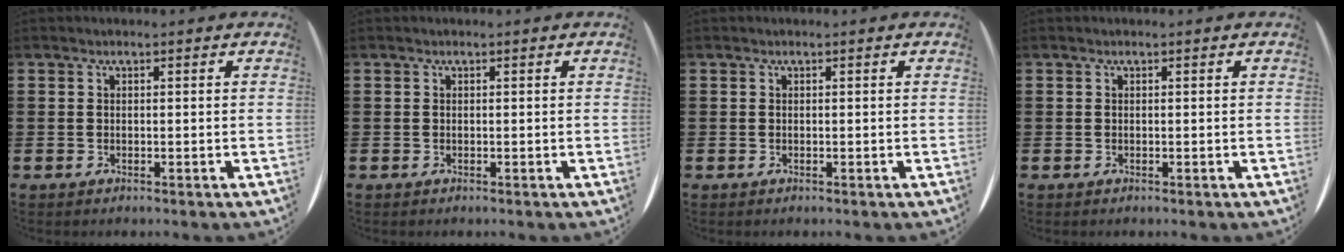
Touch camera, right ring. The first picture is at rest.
{"total": 0.0}
{"total": 0.0}
{"total": 0.0}